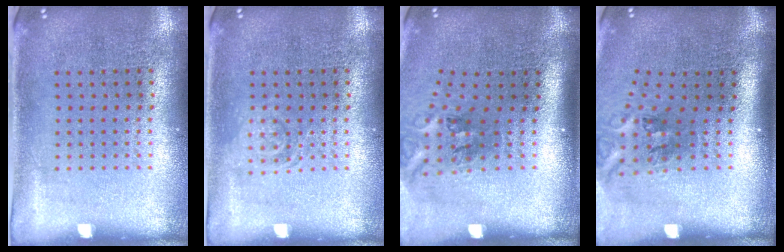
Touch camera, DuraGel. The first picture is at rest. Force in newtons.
{"total": 1.4, "press": 1.4, "slide": 0.2}
{"total": 2.0, "press": 1.2, "slide": 1.6}
{"total": 2.0, "press": 1.2, "slide": 1.6}